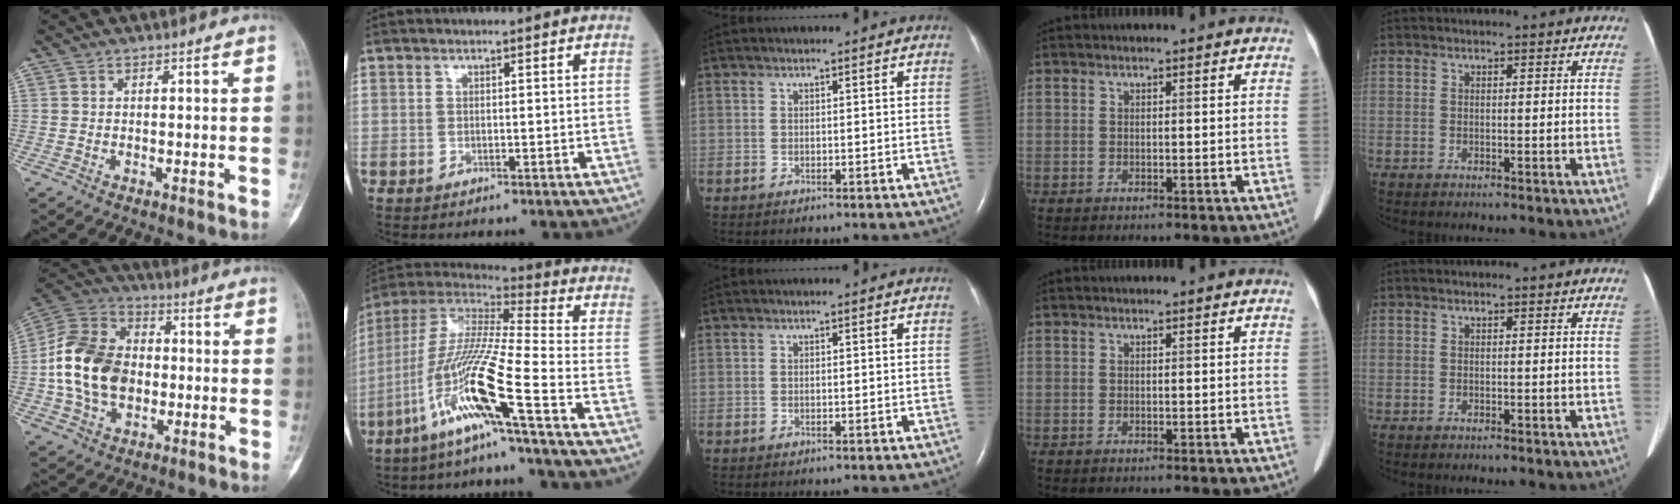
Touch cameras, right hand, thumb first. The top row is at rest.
{"thumb": {"total": 17.6, "force": [-1.5, 12.8, 12.0], "torque": [-0.204, 0.026, -0.030]}, "index": {"total": 16.0, "force": [-7.4, -0.9, 14.1], "torque": [-0.299, -0.025, -0.154]}}